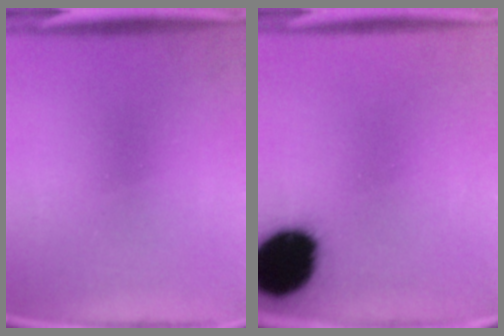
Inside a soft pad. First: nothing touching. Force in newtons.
{"total": 18.9}